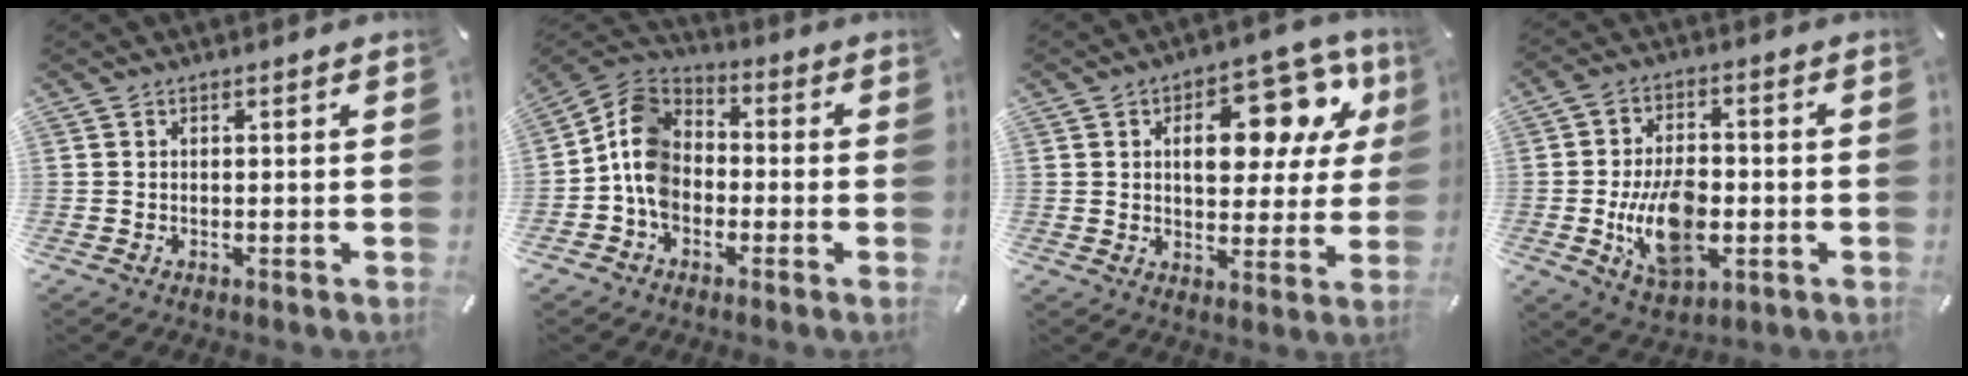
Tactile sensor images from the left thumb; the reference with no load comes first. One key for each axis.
{"total": 9.6, "fx": -2.9, "fy": 7.6, "fz": 5.0, "tx": -0.124, "ty": 0.023, "tz": -0.059}
{"total": 17.2, "fx": 6.7, "fy": 9.9, "fz": 12.3, "tx": -0.157, "ty": -0.037, "tz": 0.110}
{"total": 14.1, "fx": -2.9, "fy": 8.4, "fz": 11.0, "tx": -0.209, "ty": 0.000, "tz": -0.047}